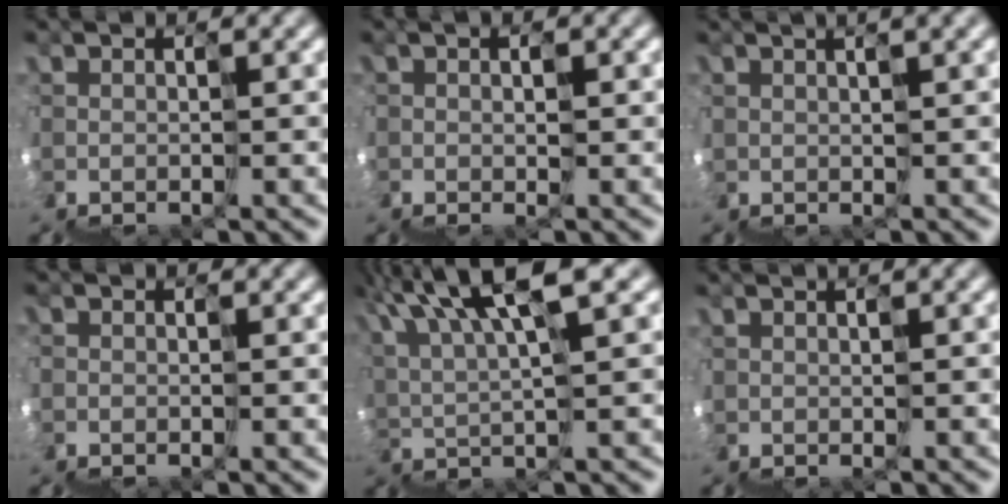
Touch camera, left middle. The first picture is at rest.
{"total": 2.2, "force": [0.3, 1.5, 1.6], "torque": [-0.024, -0.002, 0.011]}
{"total": 2.9, "force": [2.4, 0.4, 1.5], "torque": [0.002, 0.028, 0.046]}
{"total": 0.7, "force": [-0.5, 0.4, 0.0], "torque": [-0.007, -0.008, -0.012]}
{"total": 7.7, "force": [6.4, 0.1, 4.4], "torque": [-0.088, 0.050, 0.105]}
{"total": 0.9, "force": [0.9, 0.0, -0.2], "torque": [0.014, 0.014, 0.019]}